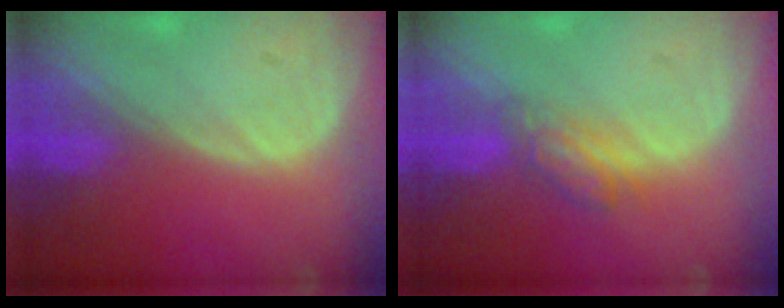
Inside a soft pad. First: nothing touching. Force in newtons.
{"total": 4.2, "press": 4.2, "slide": 0.6}